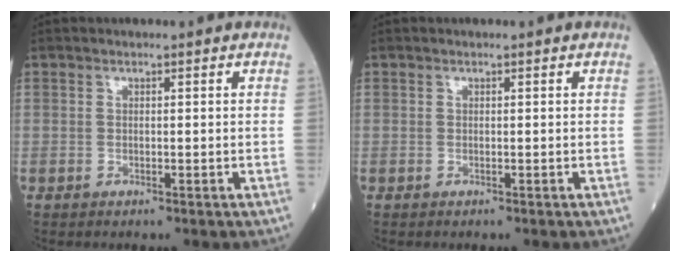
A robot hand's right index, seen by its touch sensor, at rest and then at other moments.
{"total": 0.0}